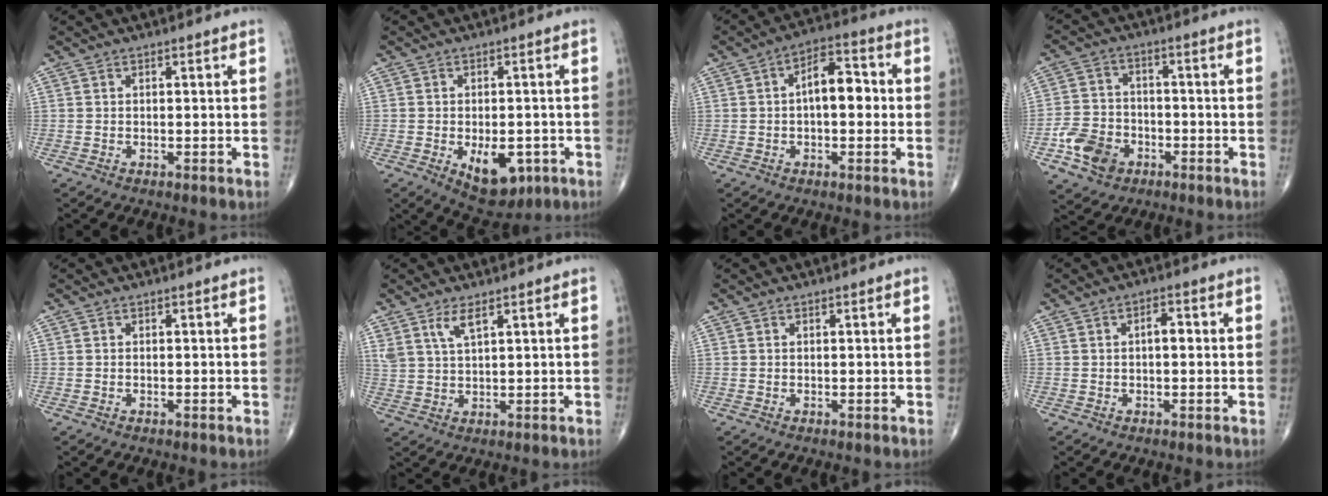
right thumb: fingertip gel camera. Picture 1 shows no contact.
{"total": 9.6, "force": [-3.2, 5.4, 7.3], "torque": [-0.081, 0.001, -0.032]}
{"total": 8.8, "force": [0.4, 4.6, 7.5], "torque": [-0.099, 0.027, -0.003]}
{"total": 9.1, "force": [-4.0, 7.0, 4.3], "torque": [-0.062, 0.020, -0.073]}
{"total": 0.0}
{"total": 4.0, "force": [2.5, 1.2, 2.9], "torque": [-0.062, -0.012, 0.055]}
{"total": 0.0}
{"total": 2.8, "force": [0.2, 1.4, 2.4], "torque": [-0.034, 0.009, 0.000]}